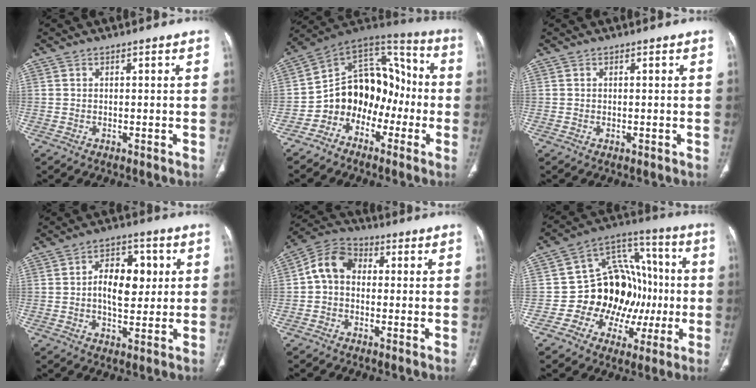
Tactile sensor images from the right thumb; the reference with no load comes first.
{"total": 15.1, "force": [-4.5, 11.6, 8.5], "torque": [-0.073, 0.091, -0.088]}
{"total": 0.0}
{"total": 10.0, "force": [1.2, 6.0, 7.9], "torque": [-0.094, 0.006, 0.019]}
{"total": 8.0, "force": [0.2, 6.1, 5.2], "torque": [-0.081, 0.027, -0.011]}
{"total": 19.1, "force": [-2.1, 14.8, 11.8], "torque": [-0.108, 0.043, -0.030]}